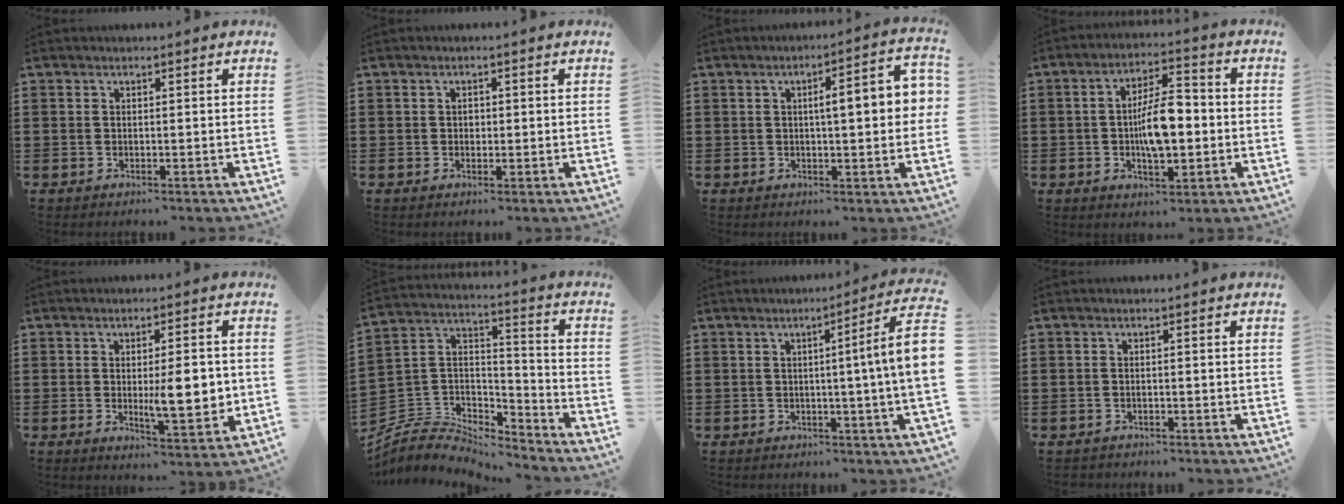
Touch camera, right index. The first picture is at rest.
{"total": 0.8, "force": [0.0, 0.6, 0.5], "torque": [-0.011, 0.002, 0.001]}
{"total": 6.4, "force": [0.6, 1.2, 6.2], "torque": [-0.096, -0.001, 0.002]}
{"total": 8.6, "force": [-0.9, 3.4, 7.8], "torque": [-0.153, 0.002, -0.024]}
{"total": 7.5, "force": [-0.2, 2.3, 7.1], "torque": [-0.098, -0.007, -0.005]}
{"total": 5.7, "force": [-5.2, 2.3, 0.4], "torque": [-0.031, -0.004, -0.110]}
{"total": 6.6, "force": [0.1, -1.0, 6.5], "torque": [-0.099, -0.022, -0.004]}
{"total": 0.9, "force": [-0.9, 0.2, 0.0], "torque": [-0.003, 0.001, -0.020]}